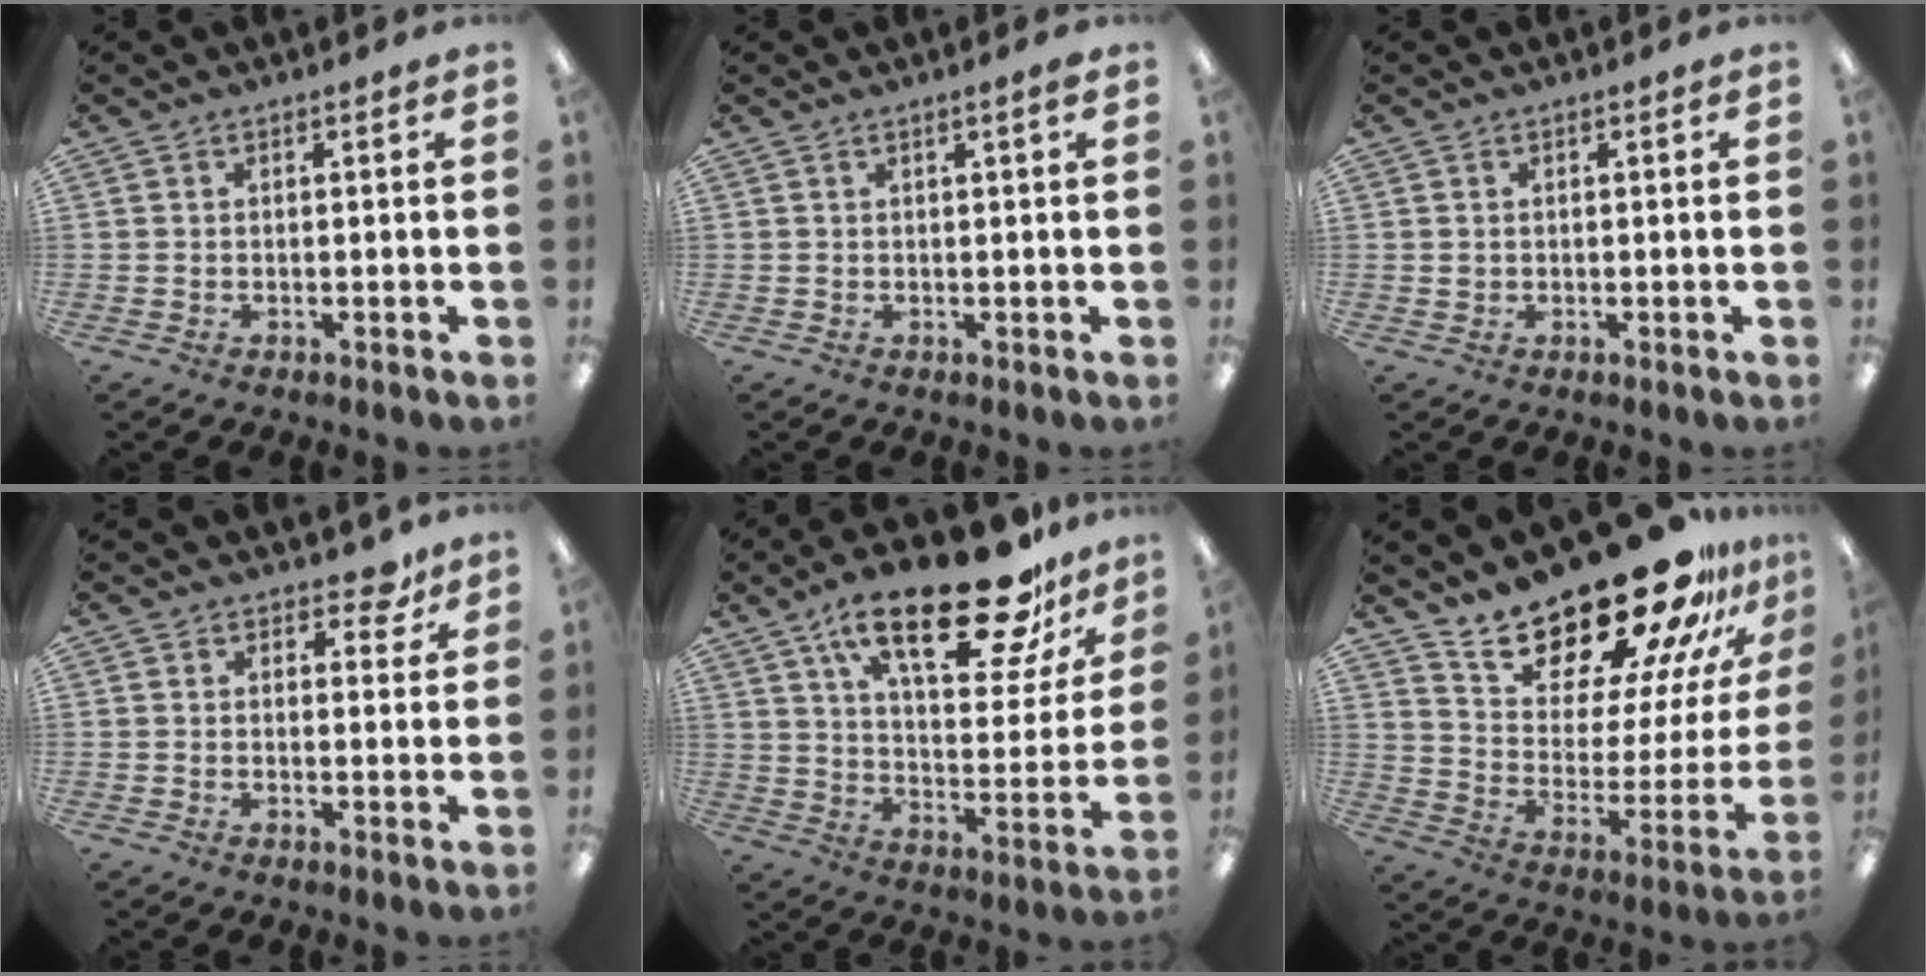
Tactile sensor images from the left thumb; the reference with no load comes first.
{"total": 1.3, "force": [0.7, 0.1, 1.1], "torque": [-0.022, 0.001, 0.012]}
{"total": 0.9, "force": [0.3, 0.9, 0.1], "torque": [-0.003, 0.005, 0.005]}
{"total": 5.1, "force": [3.6, 2.8, 2.3], "torque": [-0.021, -0.015, 0.062]}
{"total": 26.0, "force": [16.9, 9.1, 17.5], "torque": [-0.263, -0.097, 0.275]}
{"total": 25.1, "force": [21.6, 8.1, 9.9], "torque": [-0.133, -0.176, 0.372]}